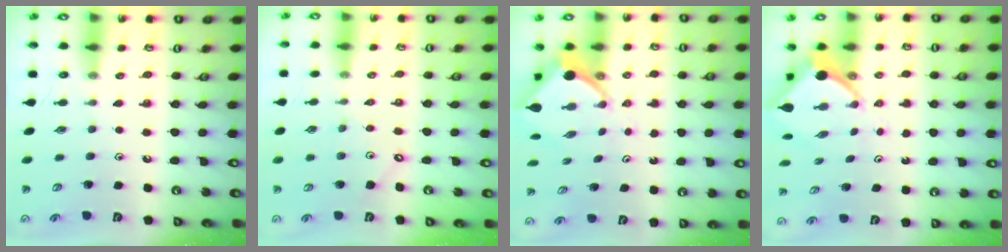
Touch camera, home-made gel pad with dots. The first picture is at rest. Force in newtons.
{"total": 3.2, "press": 3.1, "slide": 0.5}
{"total": 6.0, "press": 6.0, "slide": 0.6}
{"total": 6.0, "press": 6.0, "slide": 0.6}